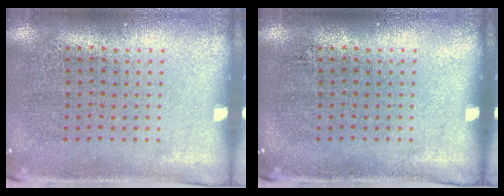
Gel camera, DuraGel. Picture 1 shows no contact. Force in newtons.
{"total": 0.0}